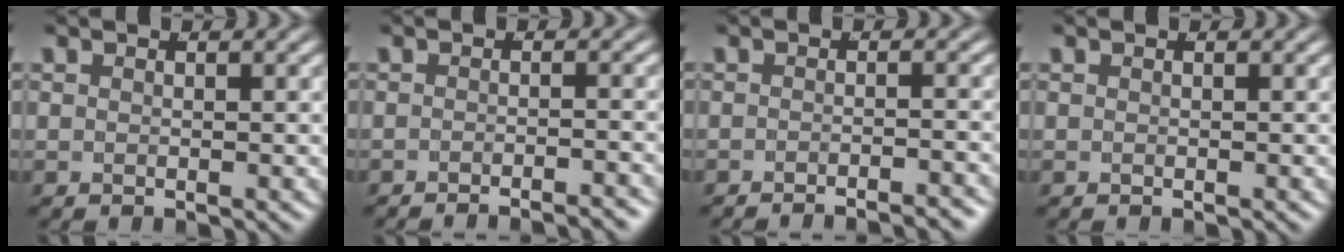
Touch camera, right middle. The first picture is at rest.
{"total": 3.0, "force": [-2.9, -0.1, 0.6], "torque": [-0.001, 0.000, -0.048]}
{"total": 3.3, "force": [-3.2, -0.1, 0.7], "torque": [-0.001, 0.000, -0.052]}
{"total": 0.0}